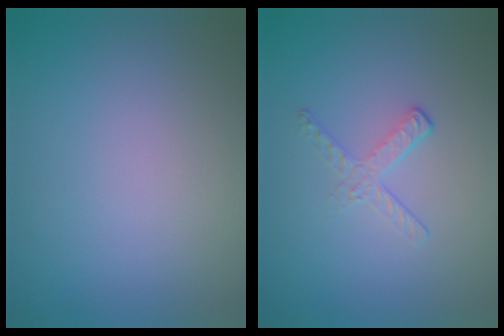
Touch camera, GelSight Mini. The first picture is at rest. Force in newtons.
{"total": 1.7, "press": 0.7, "slide": 1.5}